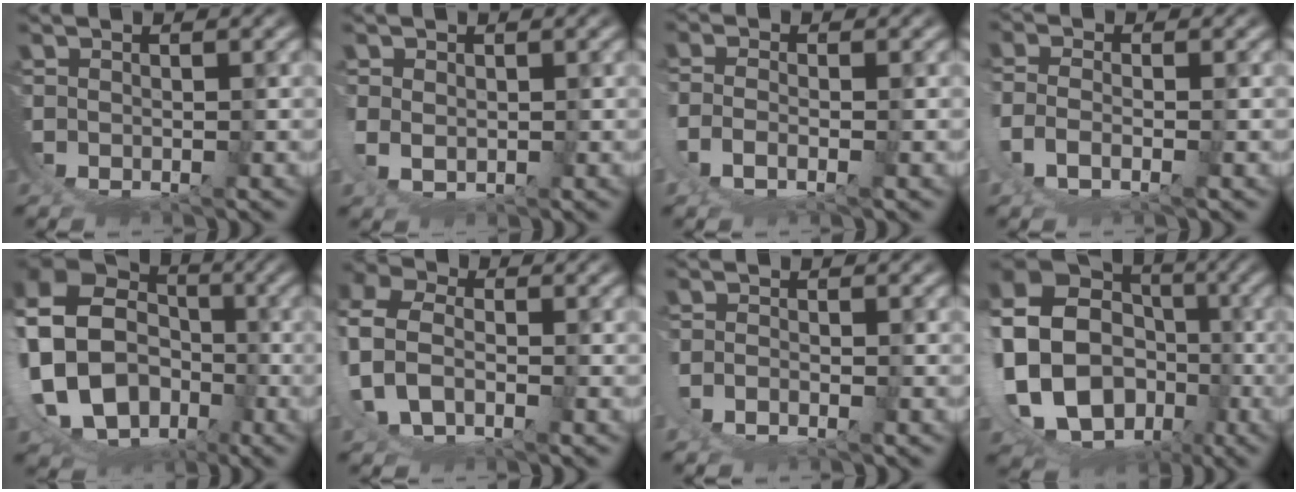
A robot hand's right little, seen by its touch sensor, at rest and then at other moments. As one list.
[{"total": 1.9, "force": [0.4, 1.0, 1.6], "torque": [-0.043, -0.017, 0.021]}, {"total": 2.6, "force": [-0.8, 0.2, 2.5], "torque": [-0.054, -0.010, -0.007]}, {"total": 2.8, "force": [-0.8, 0.5, 2.7], "torque": [-0.063, -0.012, -0.006]}, {"total": 15.4, "force": [-1.0, 12.5, 8.9], "torque": [-0.200, -0.042, -0.013]}, {"total": 4.4, "force": [0.2, 3.0, 3.3], "torque": [-0.094, -0.007, 0.005]}, {"total": 1.5, "force": [-0.8, -0.1, 1.3], "torque": [-0.027, -0.004, -0.014]}, {"total": 18.4, "force": [-3.2, 15.1, 10.0], "torque": [-0.230, -0.068, -0.037]}]